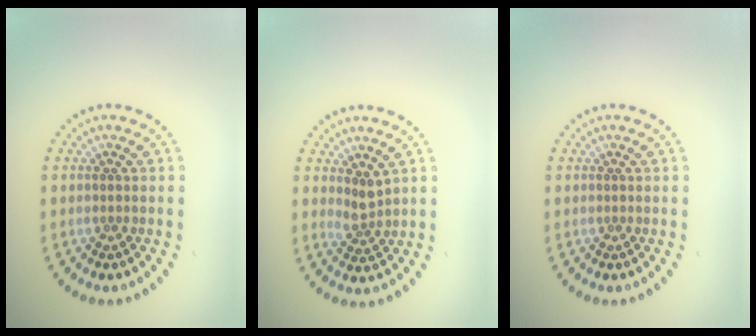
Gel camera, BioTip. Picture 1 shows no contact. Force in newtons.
{"total": 1.8, "press": 1.4, "slide": 1.1}
{"total": 0.0}